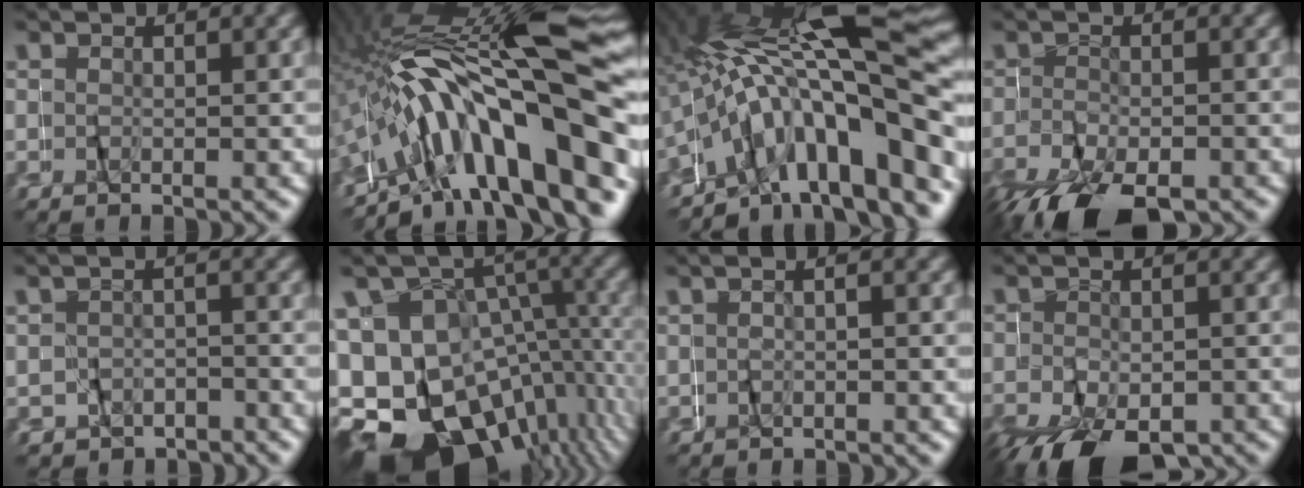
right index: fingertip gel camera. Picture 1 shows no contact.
{"total": 16.4, "force": [-2.1, 7.1, 14.6], "torque": [-0.267, 0.000, -0.015]}
{"total": 16.0, "force": [1.0, 7.6, 14.1], "torque": [-0.223, 0.019, 0.018]}
{"total": 7.7, "force": [-5.4, 3.5, 4.3], "torque": [-0.098, -0.027, -0.074]}
{"total": 2.0, "force": [-0.2, 1.9, -0.6], "torque": [0.003, 0.013, -0.007]}
{"total": 20.6, "force": [-8.4, 15.4, 10.7], "torque": [-0.194, -0.081, -0.114]}
{"total": 0.6, "force": [-0.3, -0.4, 0.2], "torque": [-0.013, 0.007, -0.007]}
{"total": 8.9, "force": [-5.1, 5.1, 5.3], "torque": [-0.112, -0.044, -0.057]}